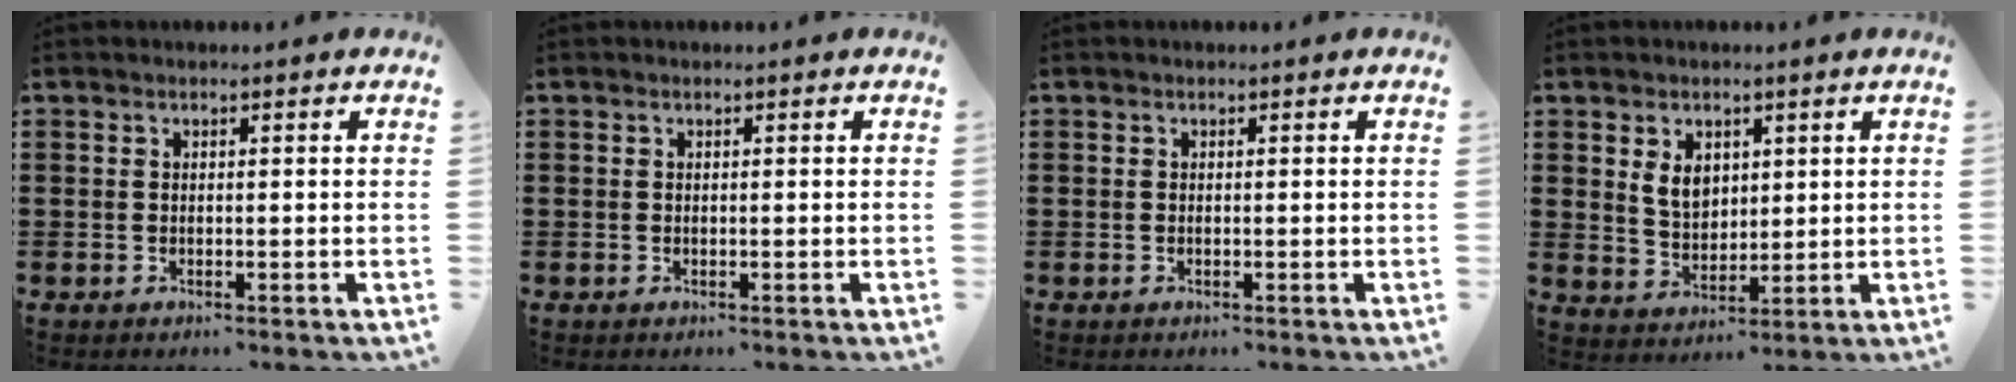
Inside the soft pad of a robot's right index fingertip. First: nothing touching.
{"total": 0.0}
{"total": 0.0}
{"total": 4.7, "force": [1.7, 3.3, 2.9], "torque": [-0.060, 0.006, 0.029]}